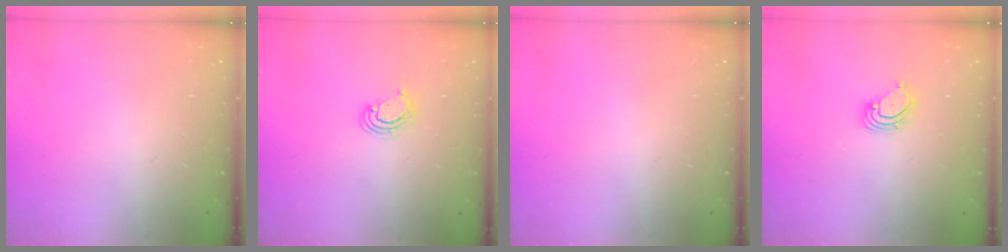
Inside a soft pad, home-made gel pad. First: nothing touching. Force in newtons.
{"total": 3.2, "press": 3.1, "slide": 0.3}
{"total": 0.0}
{"total": 3.2, "press": 3.2, "slide": 0.3}